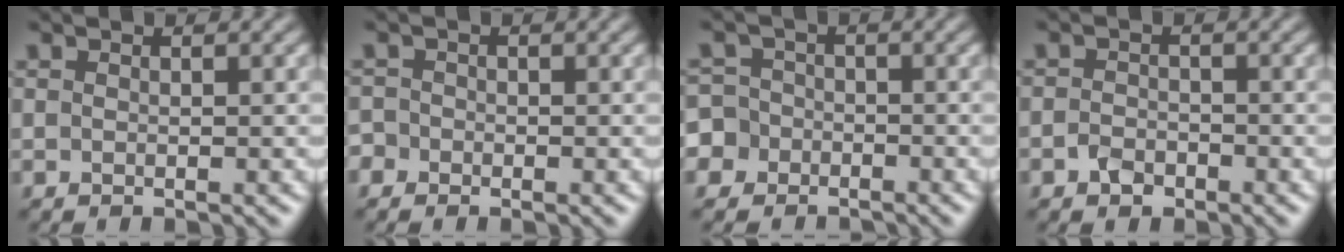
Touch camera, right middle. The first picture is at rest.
{"total": 1.7, "force": [-0.9, 1.4, 0.5], "torque": [-0.012, -0.002, -0.018]}
{"total": 5.9, "force": [-2.9, 5.1, 0.9], "torque": [-0.024, 0.010, -0.087]}
{"total": 1.6, "force": [-1.2, 0.9, 0.5], "torque": [-0.010, 0.002, -0.028]}